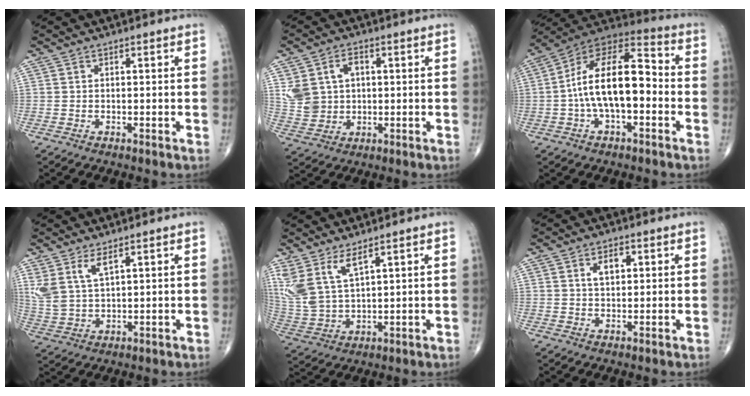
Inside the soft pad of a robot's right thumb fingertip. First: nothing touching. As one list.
[{"total": 8.5, "force": [2.1, 6.6, 4.9], "torque": [-0.073, 0.000, 0.049]}, {"total": 17.5, "force": [-1.8, 8.5, 15.1], "torque": [-0.254, 0.051, -0.042]}, {"total": 6.3, "force": [3.6, 2.4, 4.7], "torque": [-0.103, -0.017, 0.083]}, {"total": 9.5, "force": [5.8, 3.3, 6.7], "torque": [-0.156, -0.028, 0.135]}, {"total": 3.5, "force": [1.1, 2.0, 2.7], "torque": [-0.041, 0.002, 0.020]}]